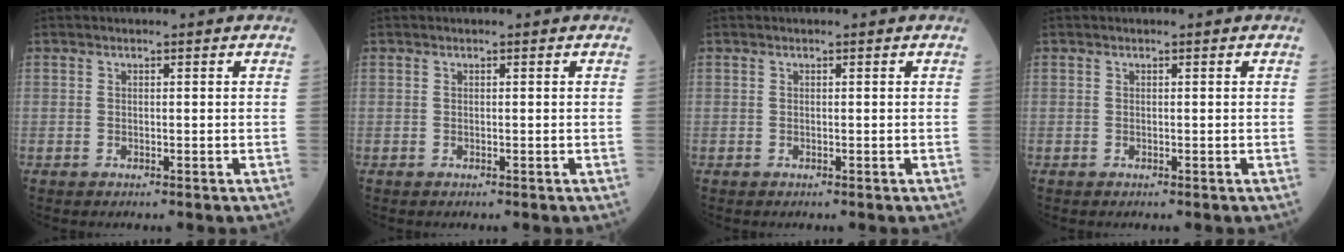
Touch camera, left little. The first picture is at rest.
{"total": 0.0}
{"total": 0.0}
{"total": 0.0}